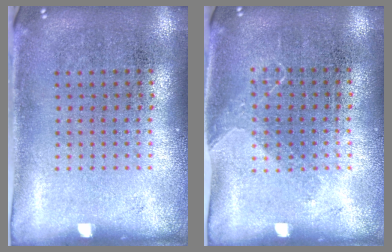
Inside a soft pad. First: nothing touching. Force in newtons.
{"total": 1.1, "press": 0.8, "slide": 0.7}